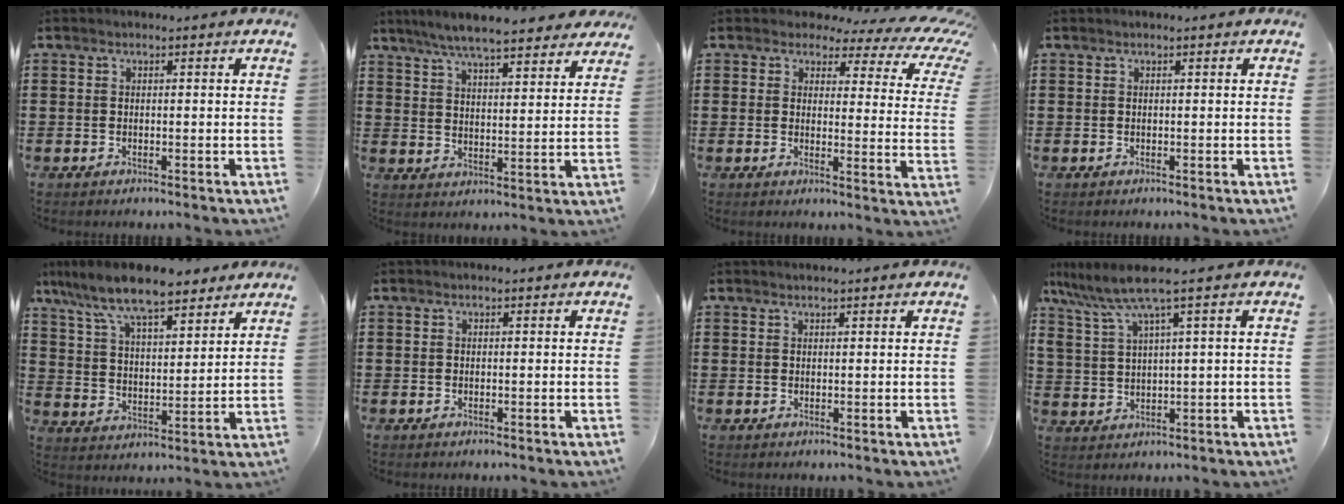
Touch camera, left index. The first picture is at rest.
{"total": 7.0, "force": [6.4, 0.4, 2.9], "torque": [-0.079, -0.024, 0.114]}
{"total": 4.1, "force": [2.5, 2.2, 2.4], "torque": [-0.046, -0.013, 0.036]}
{"total": 0.0}
{"total": 10.1, "force": [8.4, 2.2, 5.1], "torque": [-0.129, -0.027, 0.151]}
{"total": 0.0}
{"total": 0.6, "force": [0.6, -0.1, 0.3], "torque": [-0.006, -0.003, 0.012]}
{"total": 6.0, "force": [3.5, 0.1, 4.9], "torque": [-0.115, -0.018, 0.056]}